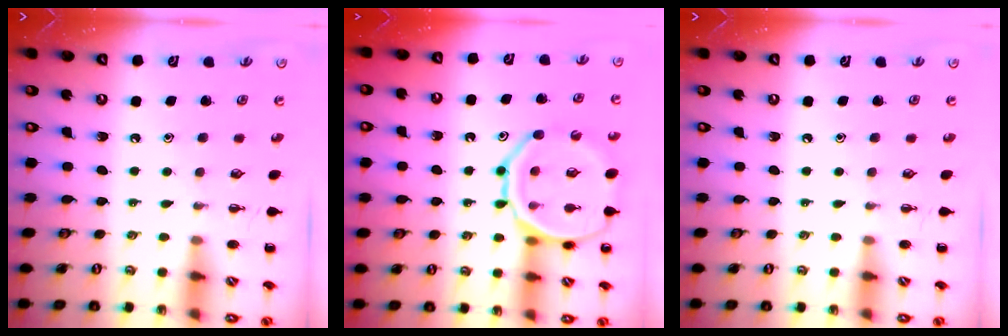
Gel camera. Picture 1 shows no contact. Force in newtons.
{"total": 18.4, "press": 18.2, "slide": 2.2}
{"total": 0.0}